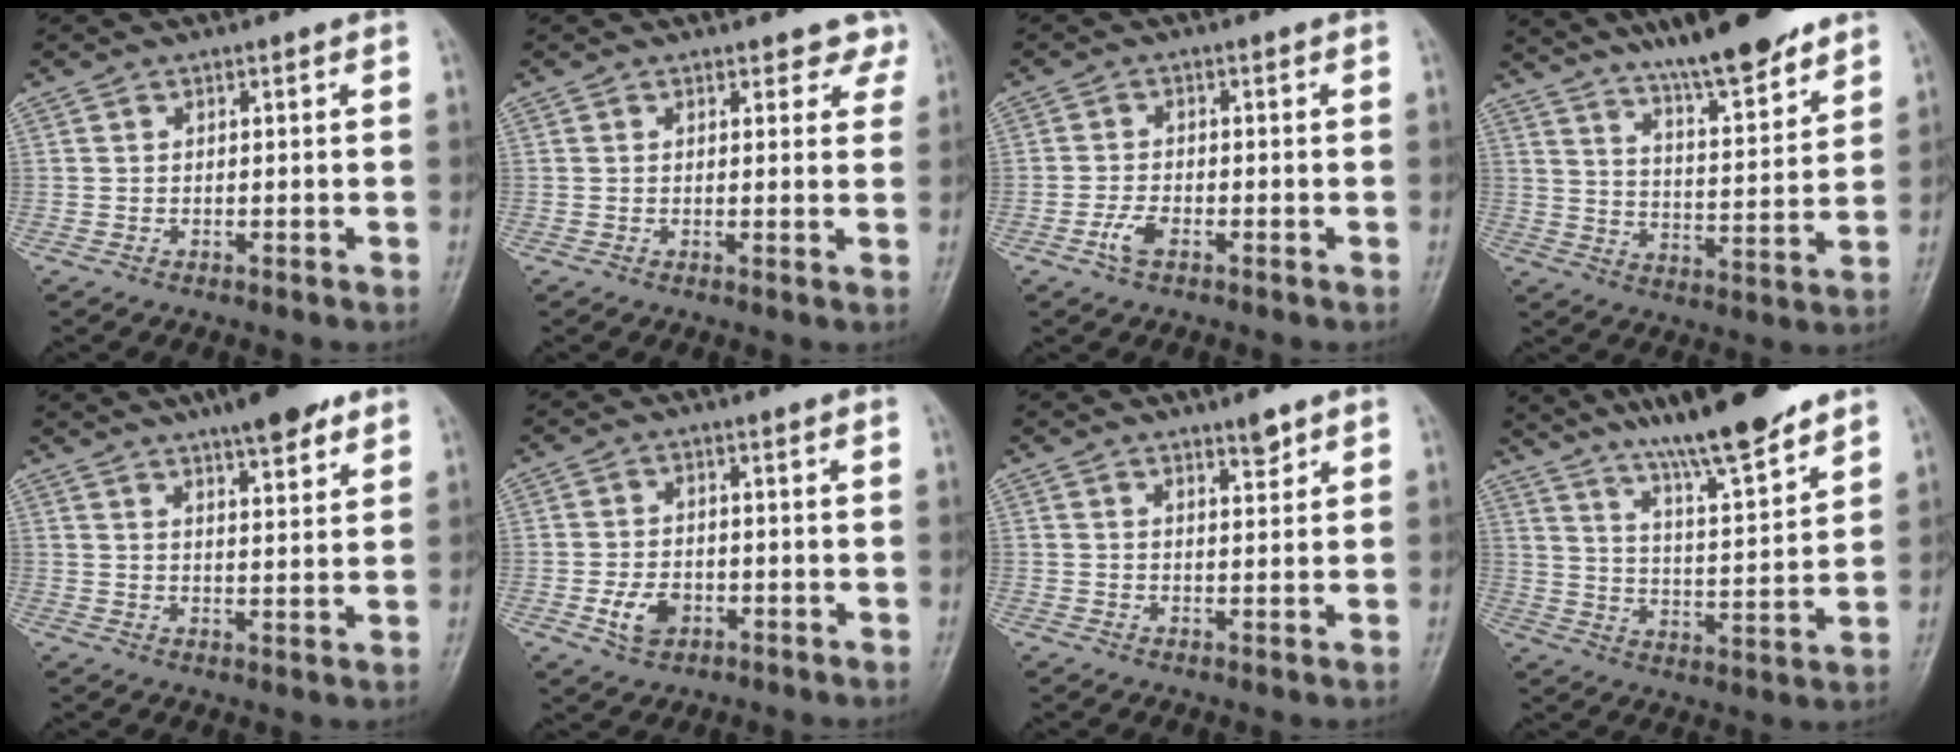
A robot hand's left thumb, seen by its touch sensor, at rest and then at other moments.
{"total": 3.7, "force": [3.2, 1.8, 0.6], "torque": [0.027, -0.016, 0.021]}
{"total": 3.0, "force": [-1.5, 1.4, 2.2], "torque": [-0.050, 0.010, -0.031]}
{"total": 16.3, "force": [12.4, 3.2, 10.0], "torque": [-0.132, -0.068, 0.200]}
{"total": 10.2, "force": [7.0, 2.5, 6.9], "torque": [-0.082, -0.031, 0.101]}
{"total": 4.8, "force": [-1.5, 3.4, 3.1], "torque": [-0.051, 0.005, -0.024]}
{"total": 2.9, "force": [2.2, 0.7, 1.8], "torque": [-0.021, -0.018, 0.036]}
{"total": 17.2, "force": [13.3, 2.5, 10.7], "torque": [-0.152, -0.069, 0.220]}